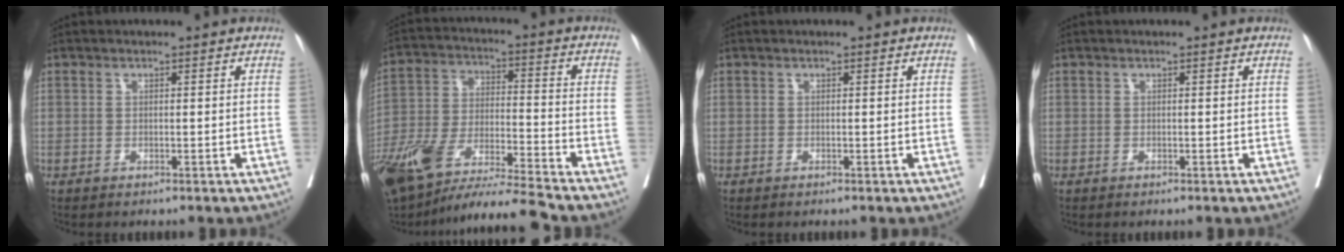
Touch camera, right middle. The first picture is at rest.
{"total": 16.2, "force": [-13.4, 0.2, 9.1], "torque": [-0.192, -0.014, -0.249]}
{"total": 0.0}
{"total": 0.0}